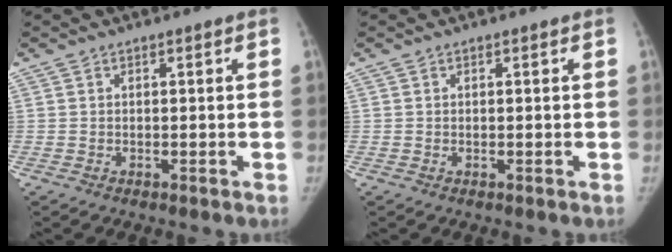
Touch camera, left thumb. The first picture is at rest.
{"total": 0.0}